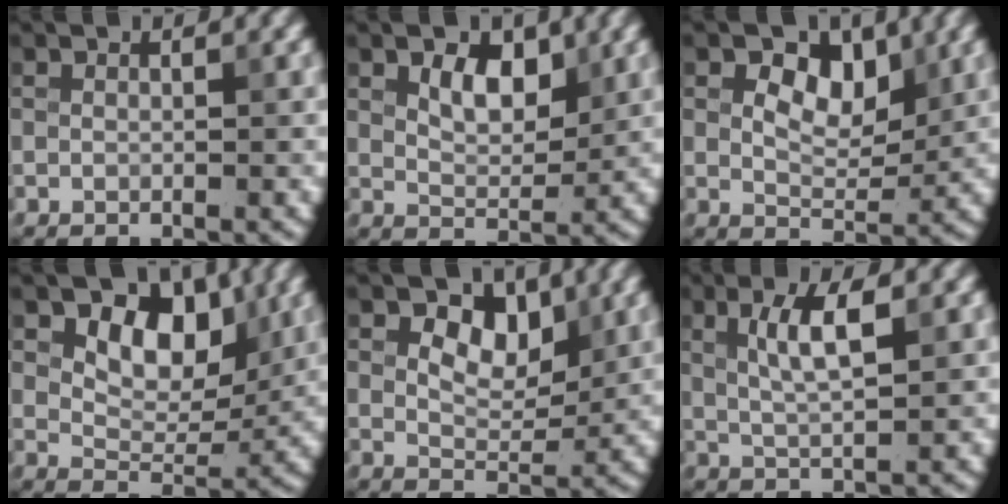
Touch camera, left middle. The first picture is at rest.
{"total": 3.6, "force": [1.6, 2.0, 2.5], "torque": [-0.046, -0.001, 0.026]}
{"total": 5.0, "force": [2.0, 2.9, 3.5], "torque": [-0.045, -0.001, 0.019]}
{"total": 6.1, "force": [2.5, 3.8, 4.0], "torque": [-0.054, -0.008, 0.032]}
{"total": 4.7, "force": [2.0, 2.8, 3.2], "torque": [-0.041, -0.003, 0.022]}
{"total": 3.9, "force": [1.2, 0.9, 3.5], "torque": [-0.067, 0.002, 0.023]}